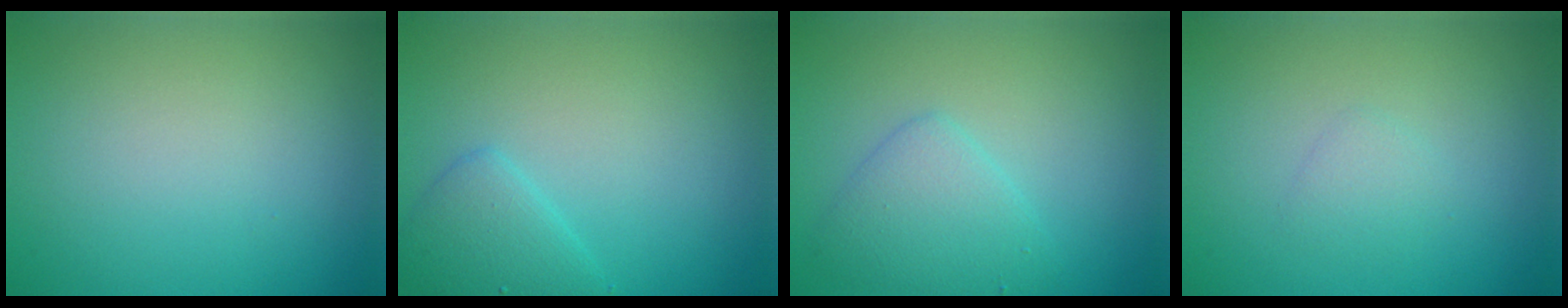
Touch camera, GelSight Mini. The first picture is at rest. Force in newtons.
{"total": 2.6, "press": 2.6, "slide": 0.2}
{"total": 3.2, "press": 3.2, "slide": 0.1}
{"total": 1.1, "press": 1.1, "slide": 0.0}